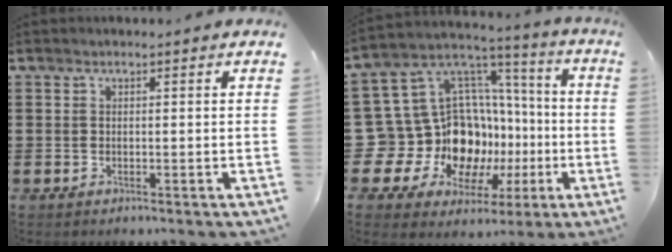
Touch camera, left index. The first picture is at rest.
{"total": 16.8, "force": [-3.7, 15.1, 6.5], "torque": [-0.161, -0.046, -0.011]}